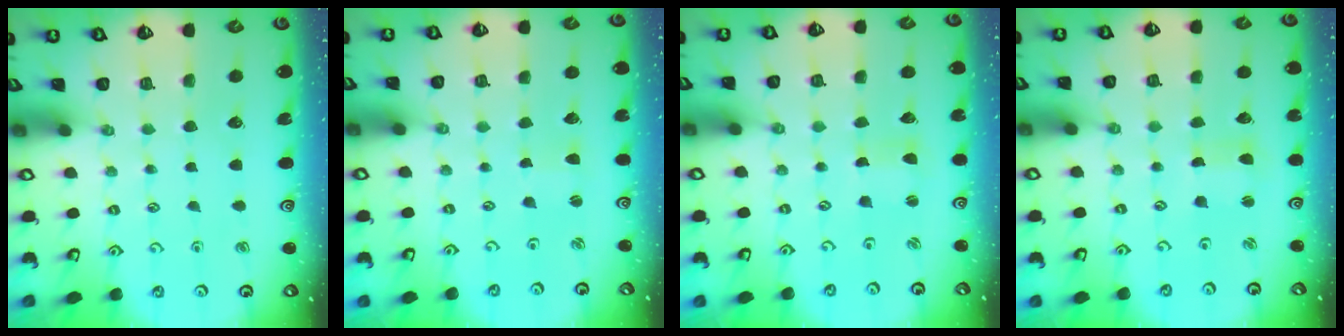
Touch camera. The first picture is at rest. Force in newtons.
{"total": 0.9, "press": 0.8, "slide": 0.1}
{"total": 1.0, "press": 1.0, "slide": 0.2}
{"total": 1.4, "press": 1.3, "slide": 0.3}